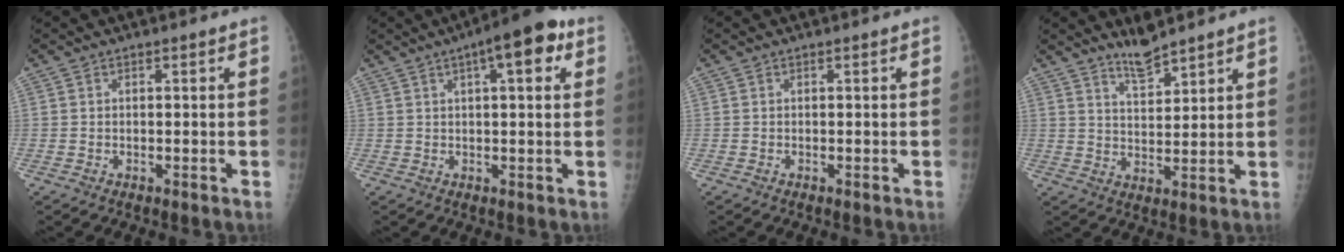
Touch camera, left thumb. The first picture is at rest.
{"total": 9.4, "force": [3.9, 3.0, 8.0], "torque": [-0.099, 0.010, 0.046]}
{"total": 0.0}
{"total": 5.2, "force": [4.7, 0.8, 2.2], "torque": [-0.032, -0.040, 0.088]}